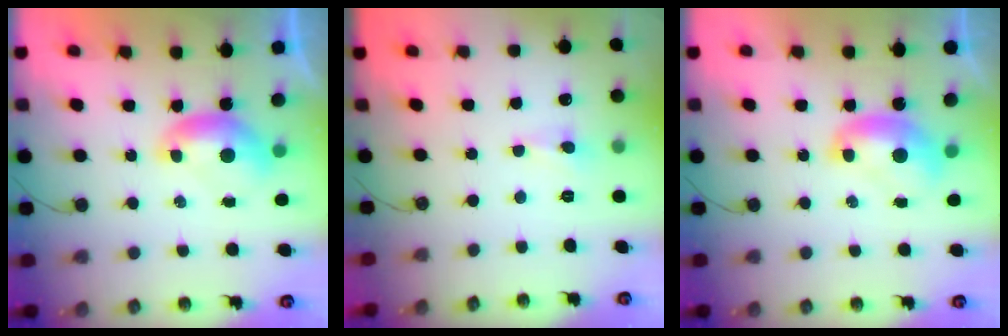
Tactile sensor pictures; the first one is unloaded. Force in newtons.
{"total": 1.2, "press": 1.1, "slide": 0.6}
{"total": 1.8, "press": 1.8, "slide": 0.2}